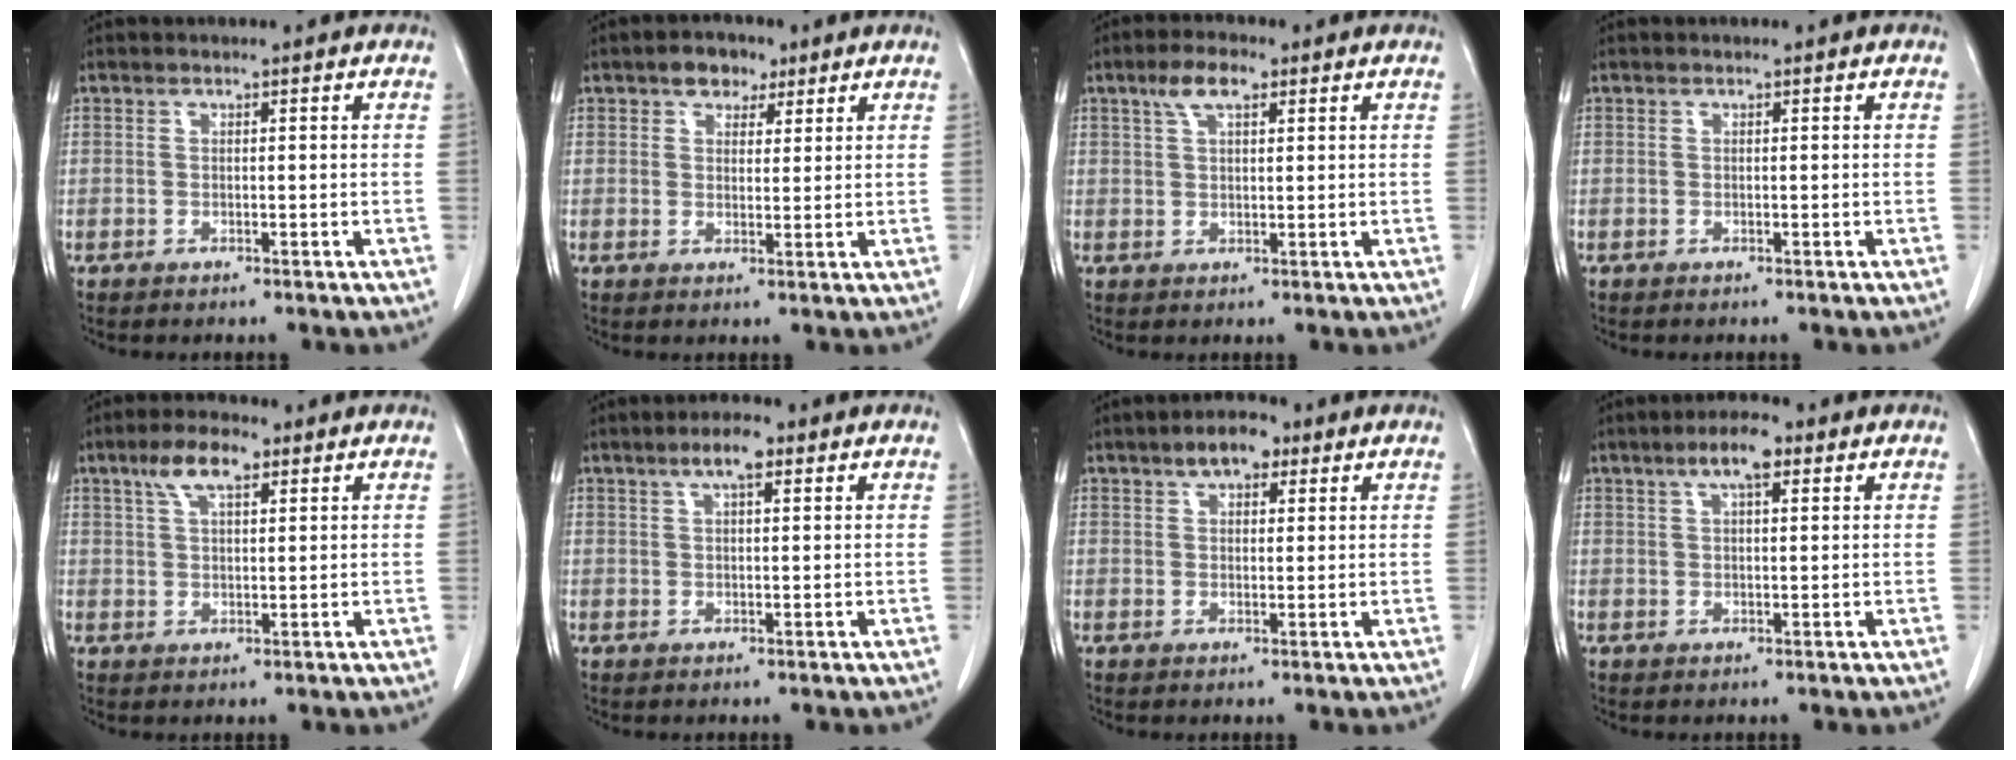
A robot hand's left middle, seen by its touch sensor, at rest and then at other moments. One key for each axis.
{"total": 4.1, "fx": 2.5, "fy": 2.6, "fz": 1.8, "tx": -0.027, "ty": 0.012, "tz": 0.041}
{"total": 4.5, "fx": 2.5, "fy": 1.7, "fz": 3.4, "tx": -0.070, "ty": 0.015, "tz": 0.047}
{"total": 0.0}
{"total": 5.8, "fx": 3.3, "fy": 2.1, "fz": 4.3, "tx": -0.088, "ty": 0.015, "tz": 0.059}
{"total": 3.9, "fx": 2.2, "fy": 1.0, "fz": 3.1, "tx": -0.059, "ty": 0.009, "tz": 0.037}
{"total": 4.8, "fx": 2.8, "fy": 2.4, "fz": 3.1, "tx": -0.051, "ty": 0.014, "tz": 0.044}
{"total": 4.9, "fx": 2.7, "fy": 1.4, "fz": 3.9, "tx": -0.073, "ty": 0.012, "tz": 0.043}